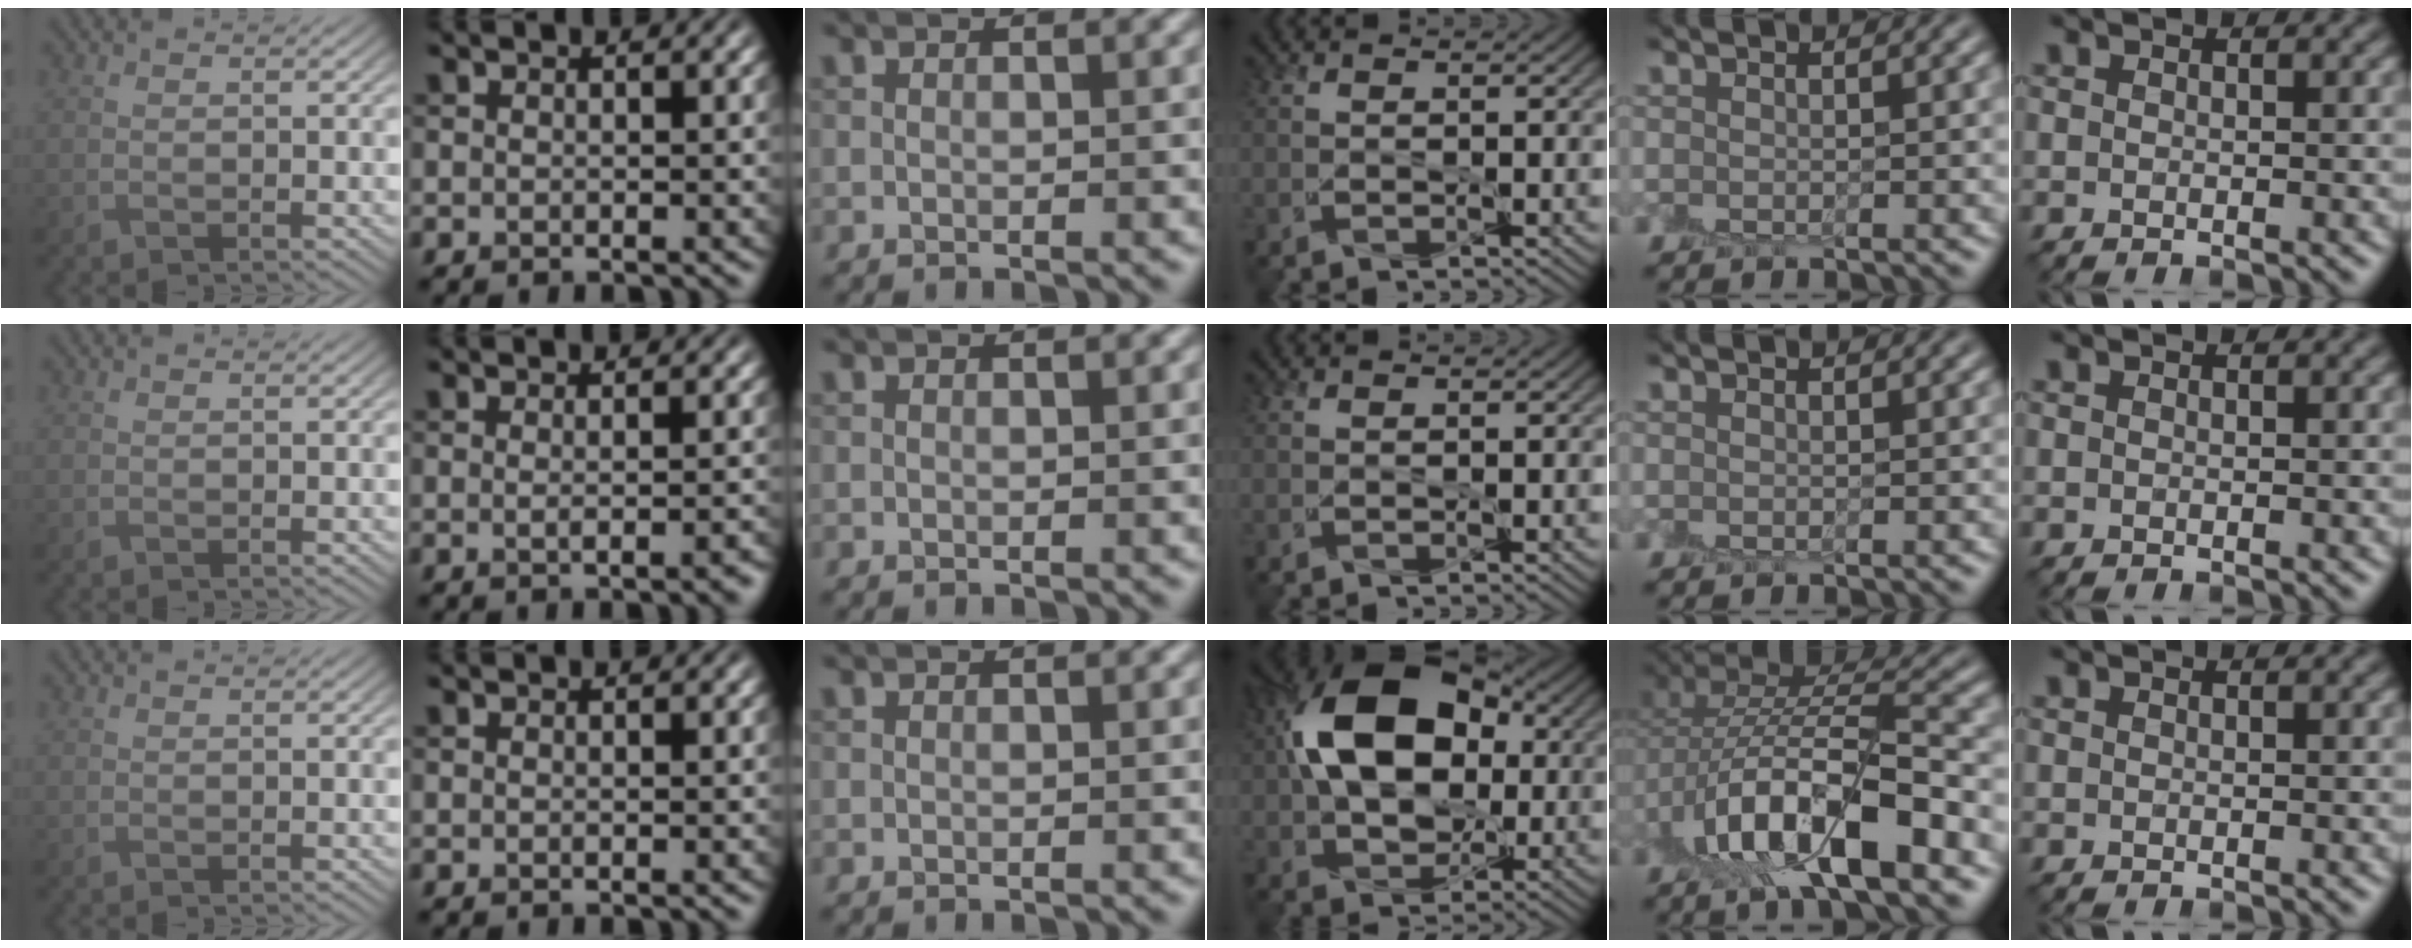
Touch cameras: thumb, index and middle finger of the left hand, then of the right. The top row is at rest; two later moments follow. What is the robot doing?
{"motion": "peel", "object": "postage stamp"}